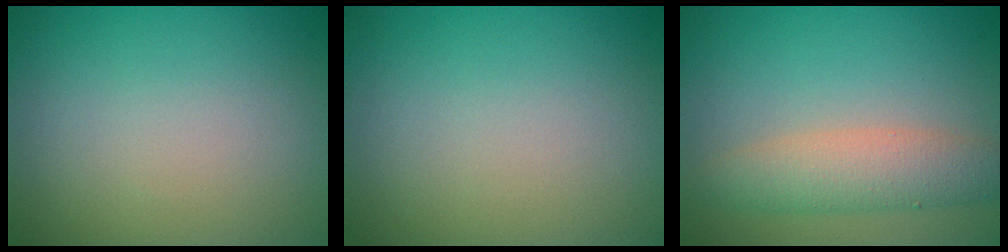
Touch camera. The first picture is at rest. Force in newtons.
{"total": 0.0}
{"total": 4.0, "press": 4.0, "slide": 0.2}